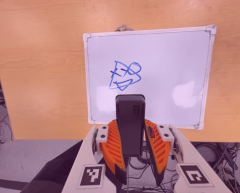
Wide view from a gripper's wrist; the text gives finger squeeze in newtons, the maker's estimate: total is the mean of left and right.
{"total": 6.7, "left": 5.2, "right": 8.3}